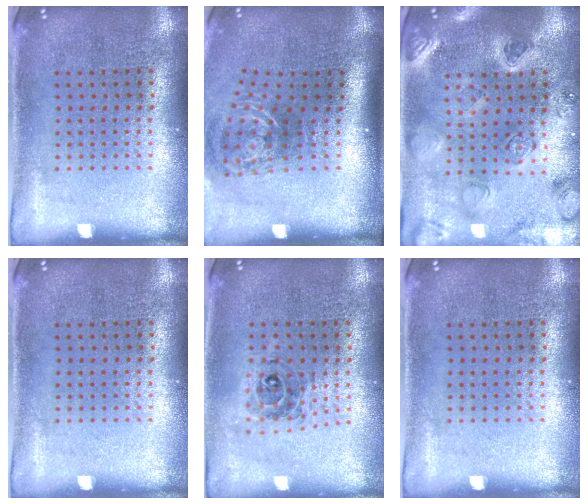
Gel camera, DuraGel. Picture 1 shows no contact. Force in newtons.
{"total": 1.9, "press": 1.2, "slide": 1.5}
{"total": 2.1, "press": 2.1, "slide": 0.4}
{"total": 0.0}
{"total": 0.6, "press": 0.6, "slide": 0.2}
{"total": 0.0}